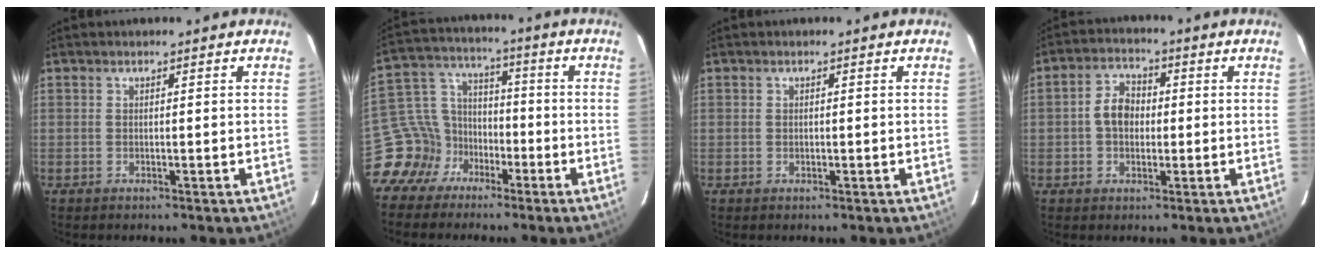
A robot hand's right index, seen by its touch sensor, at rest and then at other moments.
{"total": 10.3, "force": [-6.4, 7.8, 2.0], "torque": [-0.058, 0.040, -0.120]}
{"total": 0.8, "force": [0.0, 0.6, 0.4], "torque": [-0.007, 0.002, 0.000]}
{"total": 5.7, "force": [-0.2, 4.3, 3.7], "torque": [-0.070, 0.018, -0.003]}